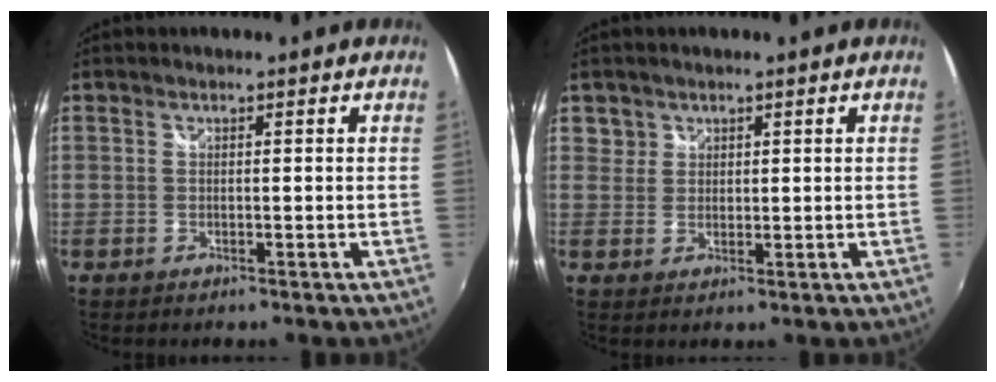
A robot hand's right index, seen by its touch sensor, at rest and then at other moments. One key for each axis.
{"total": 3.1, "fx": 1.5, "fy": 2.6, "fz": 0.2, "tx": 0.009, "ty": 0.008, "tz": 0.025}